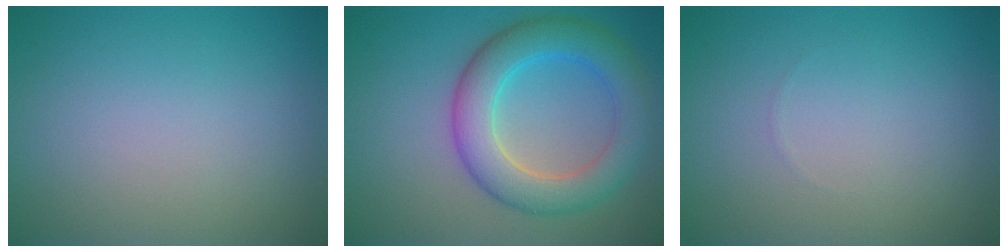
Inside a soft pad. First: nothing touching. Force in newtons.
{"total": 6.5, "press": 6.5, "slide": 0.4}
{"total": 0.0}